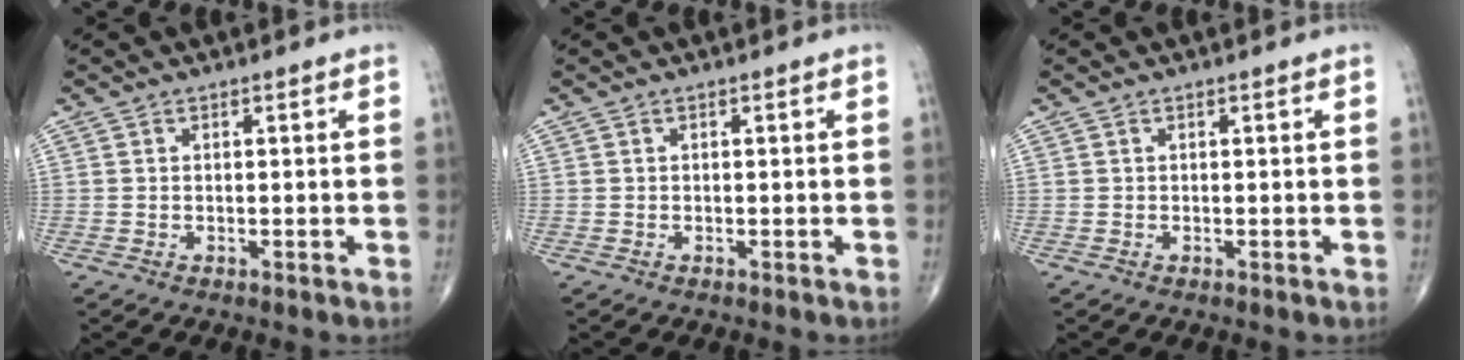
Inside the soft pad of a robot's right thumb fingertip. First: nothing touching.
{"total": 0.0}
{"total": 0.0}